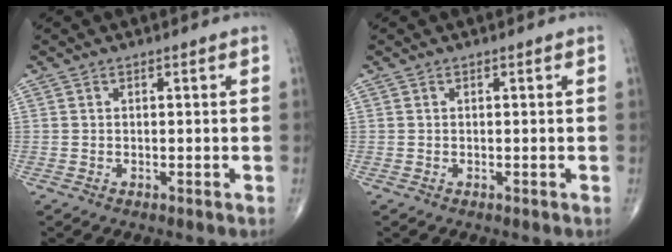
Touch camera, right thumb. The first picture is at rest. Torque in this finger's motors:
{"motor_torque": [0.00, 0.00, 0.00, 0.00, 0.00]}